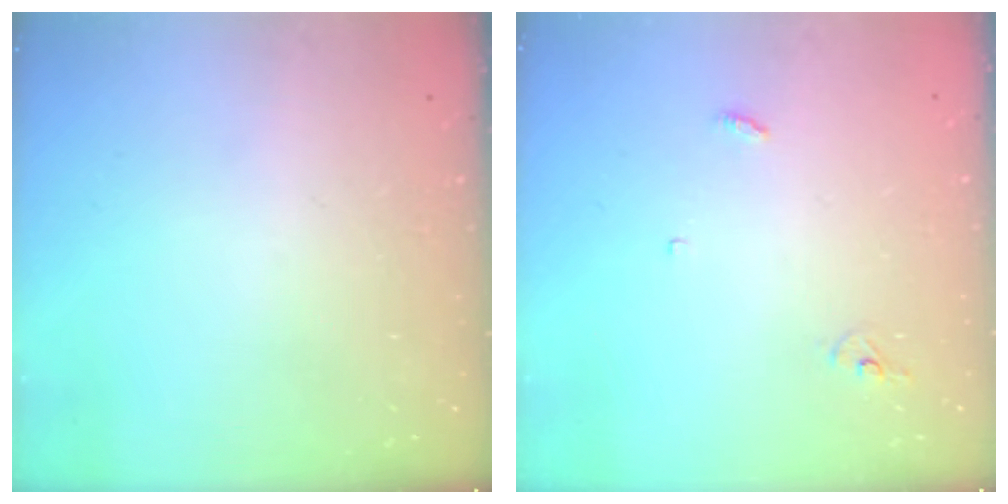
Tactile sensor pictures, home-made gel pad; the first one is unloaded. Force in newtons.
{"total": 2.9, "press": 2.9, "slide": 0.2}